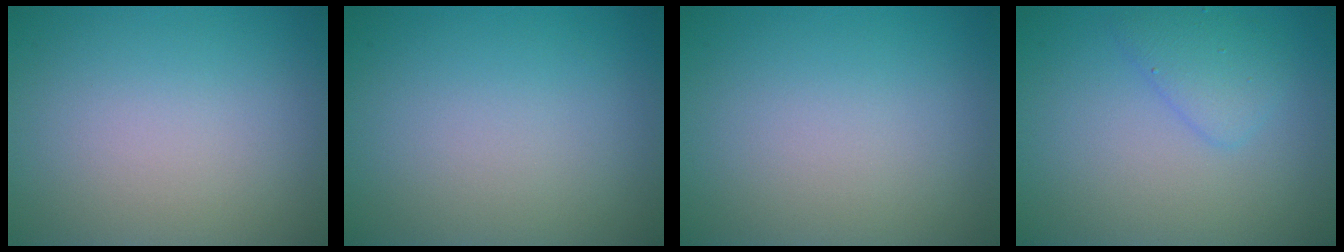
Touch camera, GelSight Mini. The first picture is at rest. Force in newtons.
{"total": 0.0}
{"total": 0.0}
{"total": 2.1, "press": 2.1, "slide": 0.2}